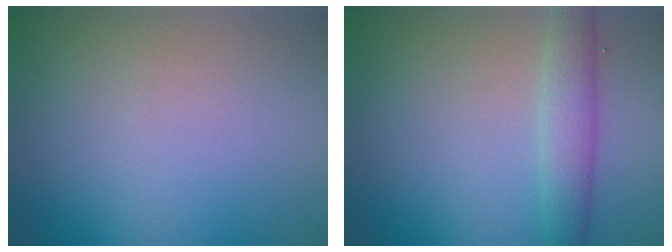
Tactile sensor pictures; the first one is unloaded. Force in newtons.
{"total": 2.8, "press": 2.8, "slide": 0.1}